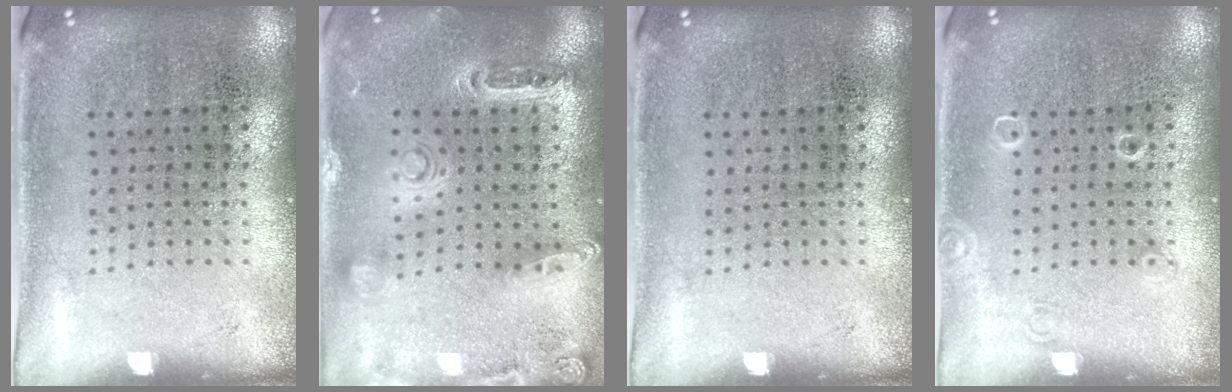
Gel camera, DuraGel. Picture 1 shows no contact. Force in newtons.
{"total": 1.4, "press": 1.4, "slide": 0.3}
{"total": 0.0}
{"total": 0.9, "press": 0.9, "slide": 0.1}